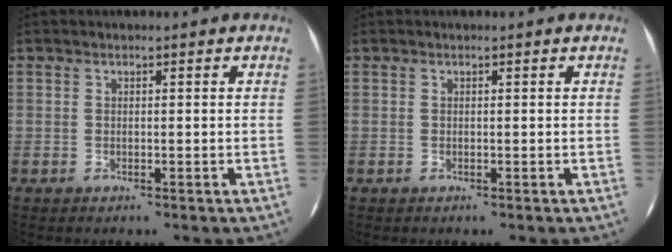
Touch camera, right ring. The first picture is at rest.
{"total": 0.0}